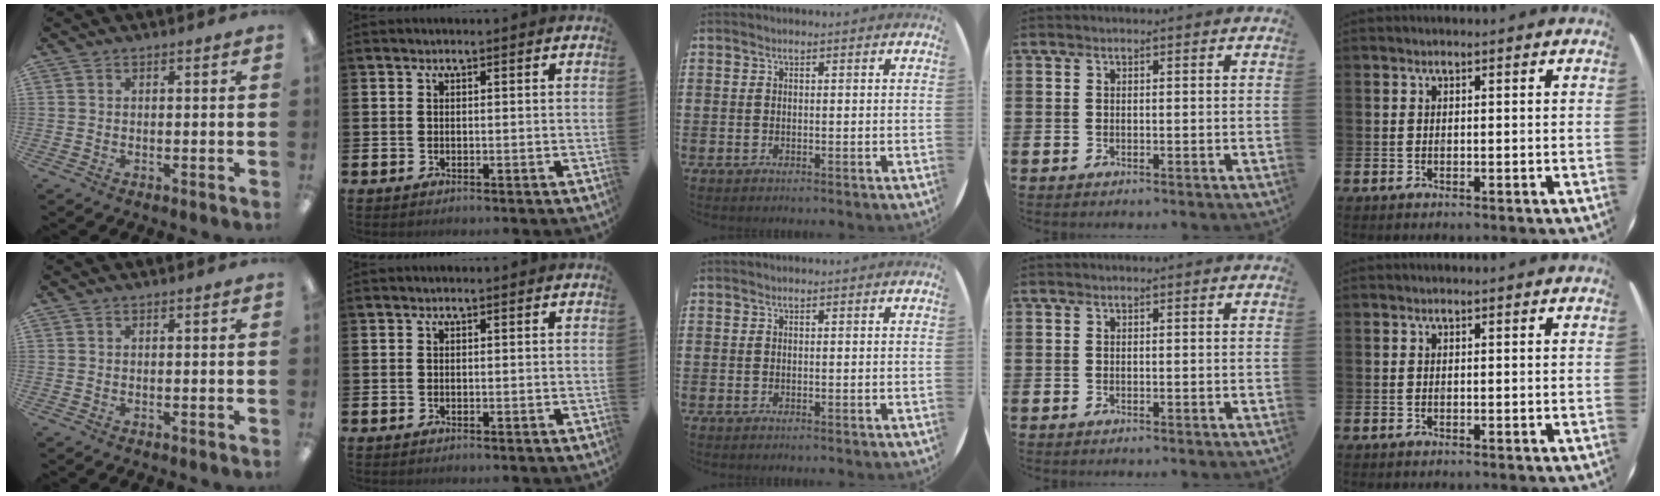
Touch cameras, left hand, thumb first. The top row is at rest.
{}